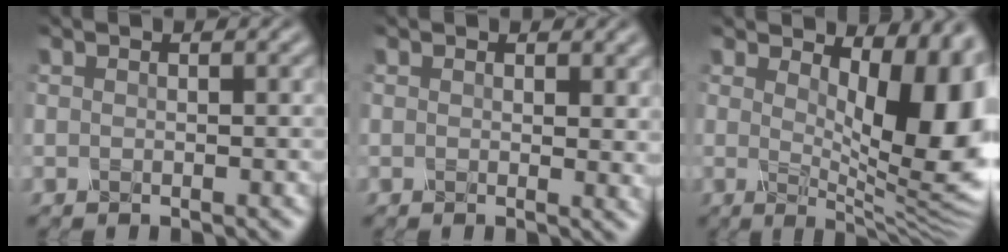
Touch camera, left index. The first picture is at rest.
{"total": 1.5, "force": [0.7, 0.6, 1.2], "torque": [-0.012, -0.005, 0.012]}
{"total": 10.5, "force": [2.0, 4.5, 9.3], "torque": [-0.115, -0.009, 0.036]}